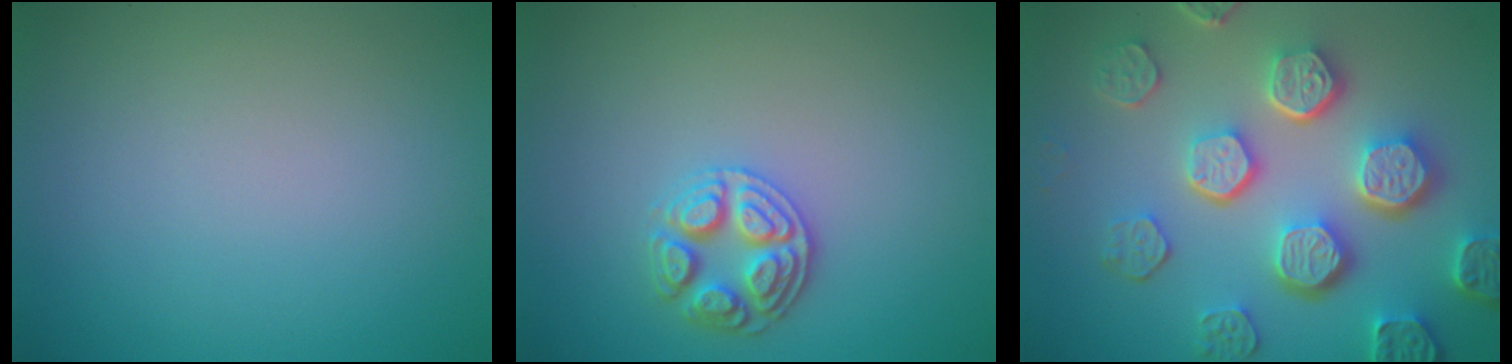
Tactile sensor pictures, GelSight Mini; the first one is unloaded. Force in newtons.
{"total": 3.1, "press": 2.9, "slide": 0.9}
{"total": 7.9, "press": 6.0, "slide": 5.0}